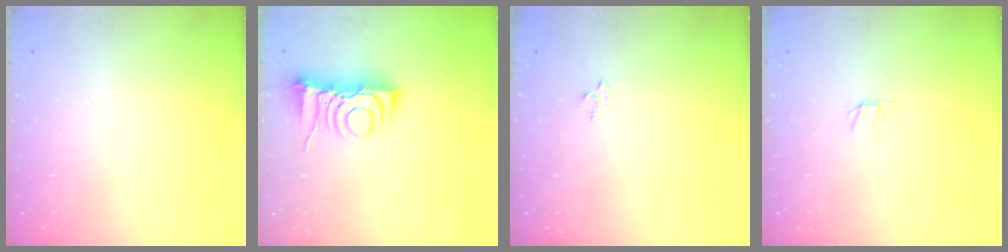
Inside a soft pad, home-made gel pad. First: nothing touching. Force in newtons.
{"total": 8.3, "press": 8.2, "slide": 1.1}
{"total": 2.9, "press": 2.8, "slide": 0.4}
{"total": 1.8, "press": 1.8, "slide": 0.1}